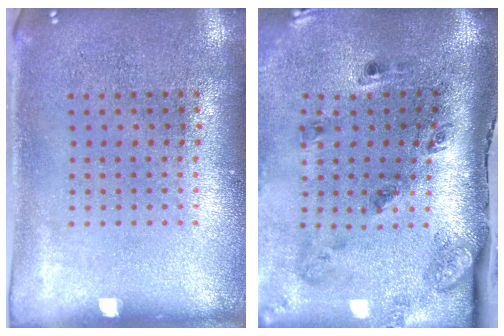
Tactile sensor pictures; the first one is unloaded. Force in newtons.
{"total": 2.9, "press": 1.8, "slide": 2.3}